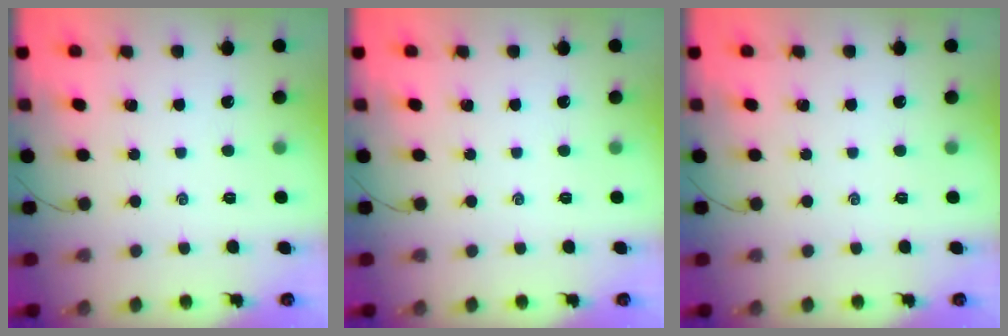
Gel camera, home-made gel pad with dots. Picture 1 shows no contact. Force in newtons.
{"total": 0.0}
{"total": 0.0}